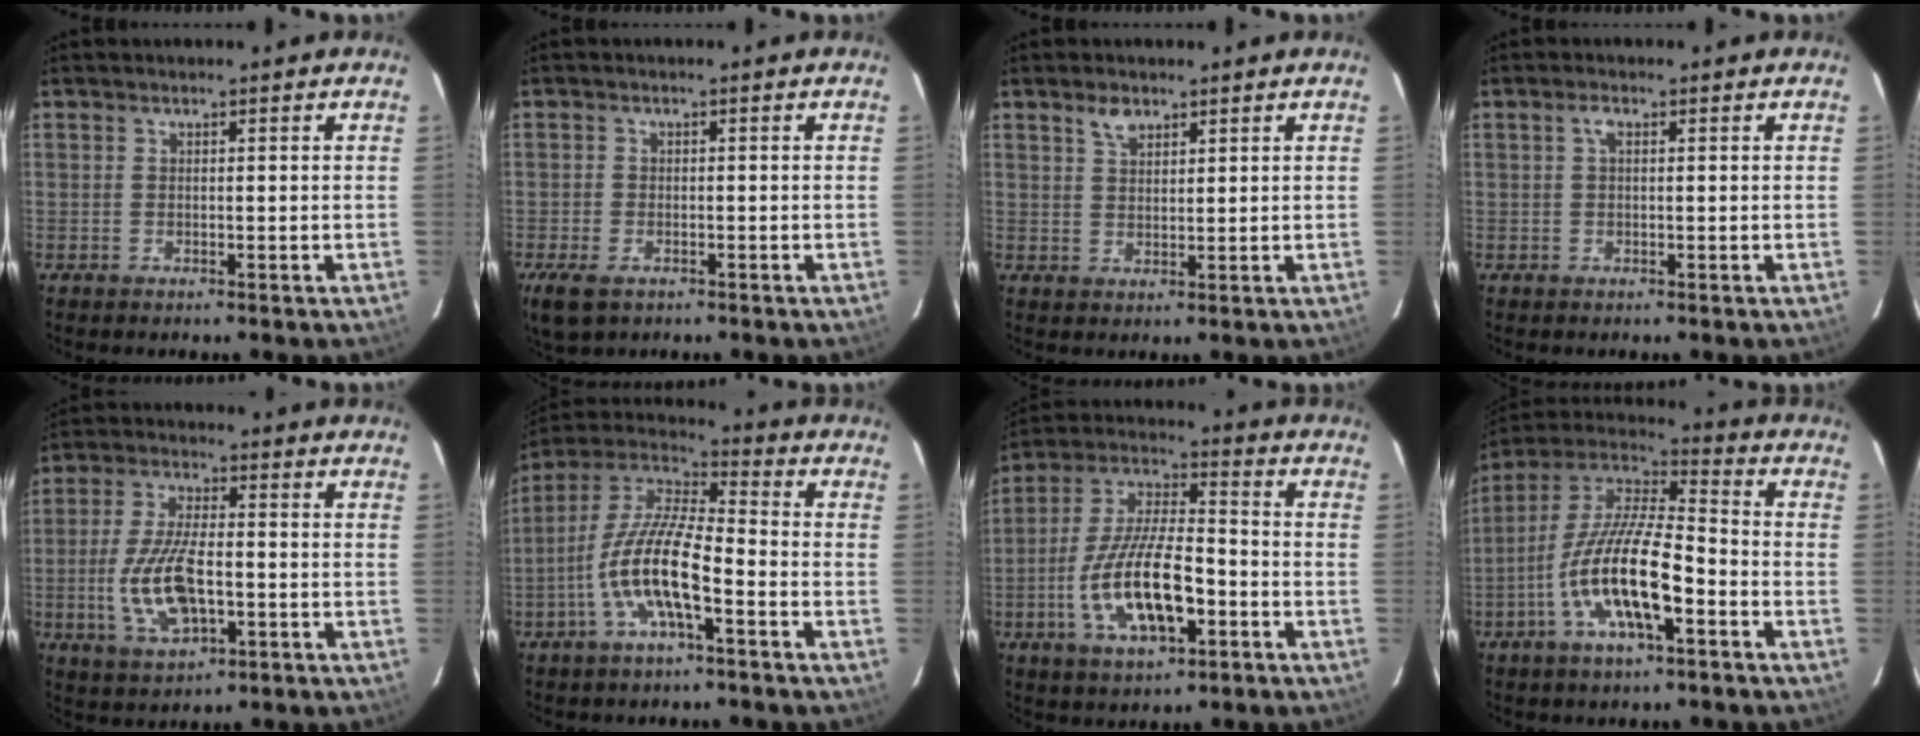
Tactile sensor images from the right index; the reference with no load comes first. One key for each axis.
{"total": 5.5, "fx": -3.2, "fy": 3.1, "fz": 3.2, "tx": -0.076, "ty": -0.017, "tz": -0.058}
{"total": 3.1, "fx": 2.1, "fy": 1.6, "fz": 1.6, "tx": -0.026, "ty": 0.007, "tz": 0.040}
{"total": 1.4, "fx": 0.4, "fy": 0.6, "fz": 1.3, "tx": -0.026, "ty": 0.006, "tz": 0.005}
{"total": 12.0, "fx": -2.8, "fy": 5.1, "fz": 10.5, "tx": -0.219, "ty": -0.005, "tz": -0.048}
{"total": 13.1, "fx": -5.2, "fy": 3.3, "fz": 11.6, "tx": -0.236, "ty": 0.000, "tz": -0.105}
{"total": 16.0, "fx": -5.6, "fy": 5.8, "fz": 13.8, "tx": -0.281, "ty": -0.005, "tz": -0.098}
{"total": 16.2, "fx": -6.3, "fy": 4.4, "fz": 14.2, "tx": -0.279, "ty": -0.009, "tz": -0.126}